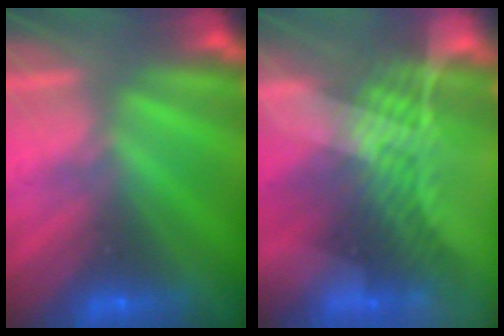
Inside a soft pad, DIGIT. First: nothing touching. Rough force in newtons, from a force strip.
{"total": 7.9}